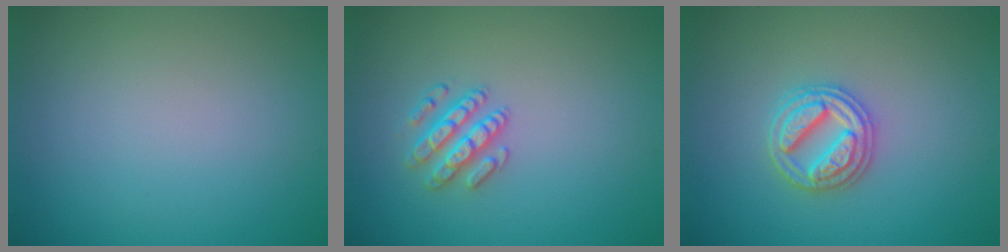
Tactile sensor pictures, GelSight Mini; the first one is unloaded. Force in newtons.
{"total": 2.5, "press": 2.4, "slide": 0.5}
{"total": 3.2, "press": 3.2, "slide": 0.6}